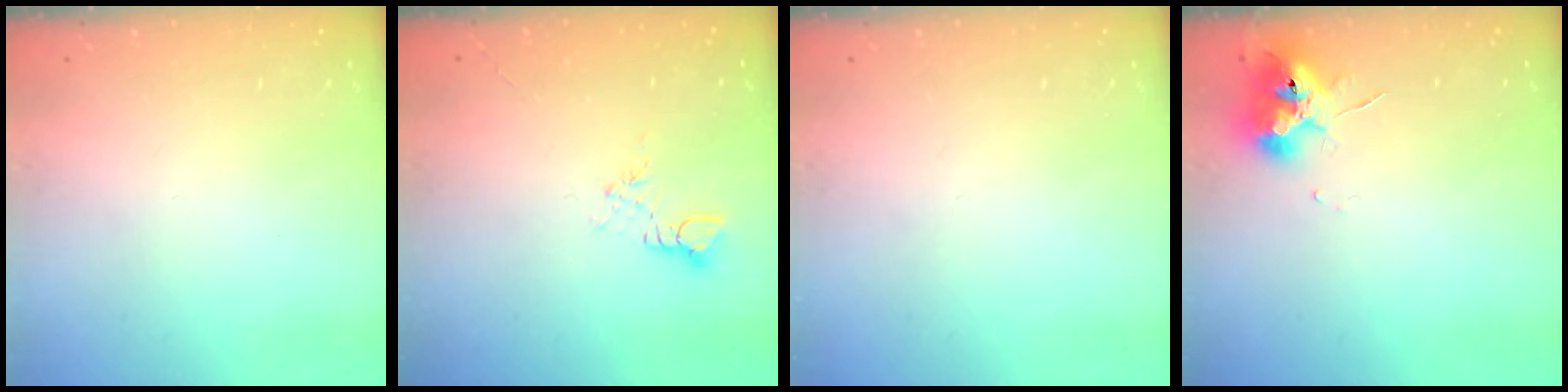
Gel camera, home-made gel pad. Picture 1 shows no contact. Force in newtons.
{"total": 3.6, "press": 3.6, "slide": 0.6}
{"total": 0.0}
{"total": 10.0, "press": 10.0, "slide": 0.4}